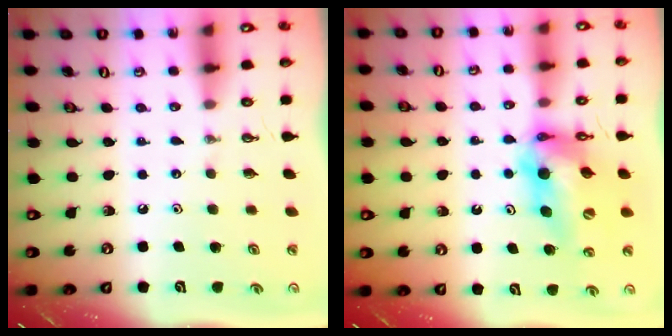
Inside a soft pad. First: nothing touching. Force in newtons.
{"total": 13.6, "press": 13.5, "slide": 1.5}